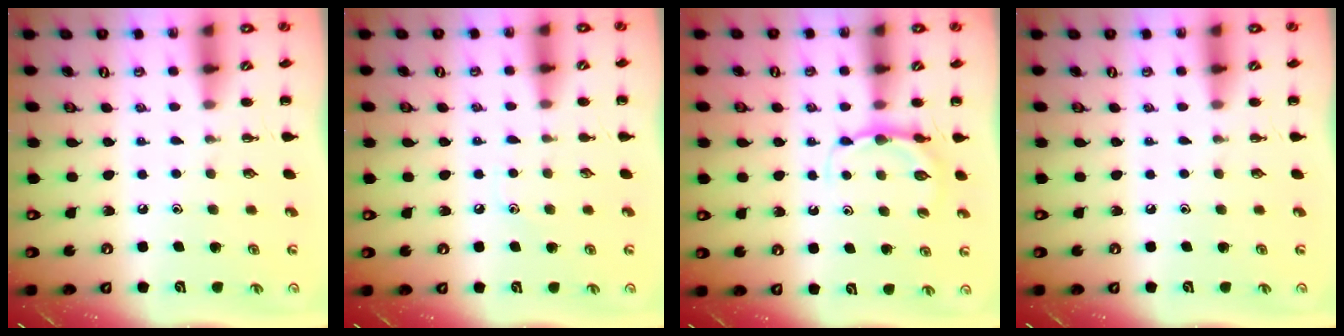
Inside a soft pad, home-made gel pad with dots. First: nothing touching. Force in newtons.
{"total": 5.7, "press": 5.3, "slide": 2.0}
{"total": 5.2, "press": 5.2, "slide": 0.9}
{"total": 0.0}